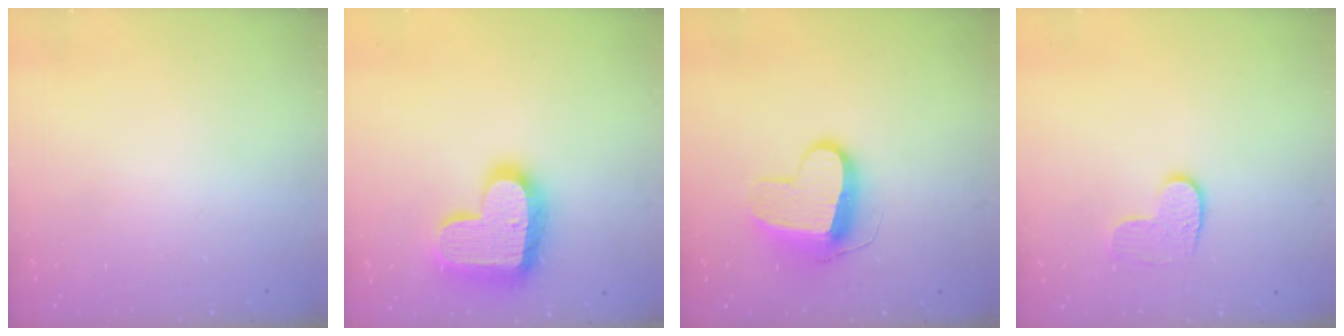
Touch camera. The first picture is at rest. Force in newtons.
{"total": 19.9, "press": 19.9, "slide": 1.3}
{"total": 11.7, "press": 11.7, "slide": 0.9}
{"total": 6.6, "press": 6.6, "slide": 0.3}